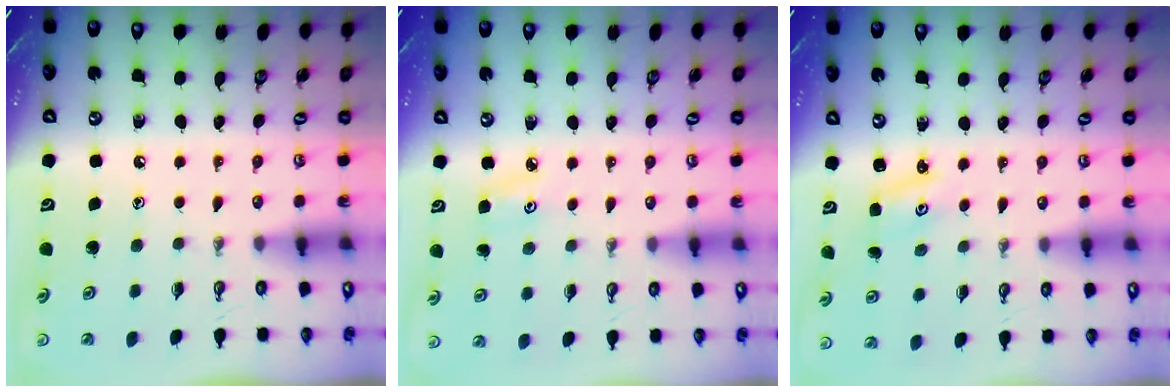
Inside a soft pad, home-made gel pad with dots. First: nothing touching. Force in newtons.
{"total": 3.7, "press": 3.7, "slide": 0.4}
{"total": 2.0, "press": 2.0, "slide": 0.2}